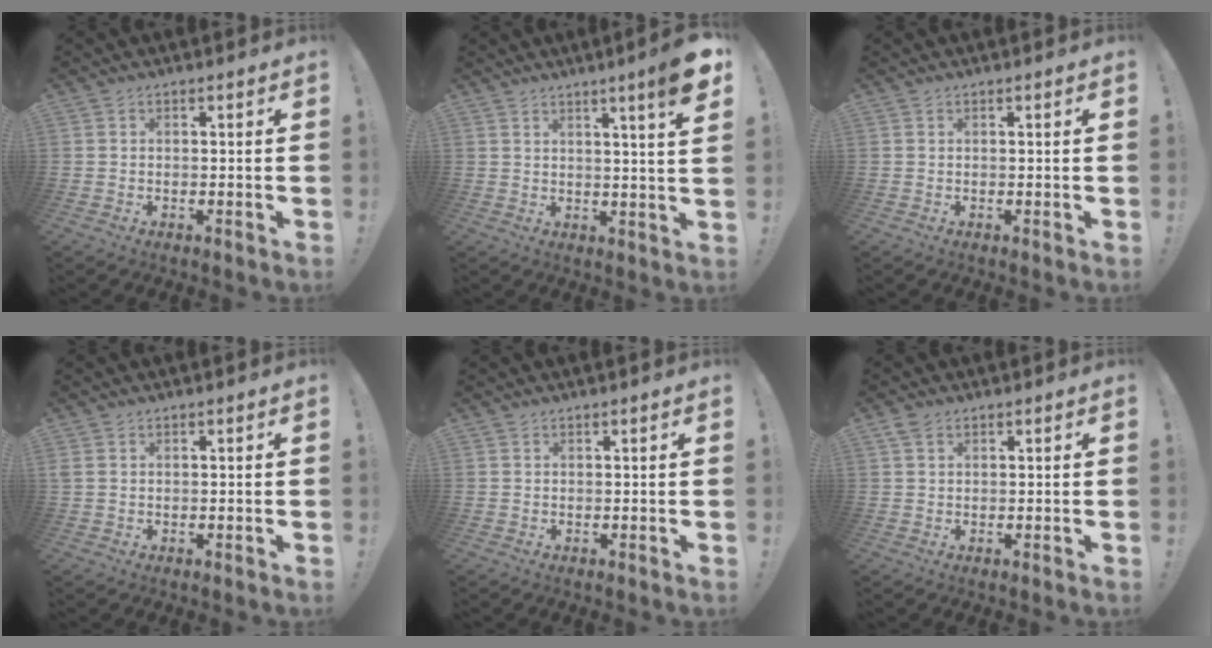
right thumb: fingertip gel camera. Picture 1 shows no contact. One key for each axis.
{"total": 8.2, "fx": 4.2, "fy": -0.6, "fz": 7.1, "tx": -0.094, "ty": -0.029, "tz": 0.060}
{"total": 0.6, "fx": 0.0, "fy": -0.2, "fz": 0.5, "tx": -0.008, "ty": -0.001, "tz": -0.001}
{"total": 1.0, "fx": 0.4, "fy": 0.6, "fz": 0.7, "tx": -0.022, "ty": 0.005, "tz": 0.009}
{"total": 0.6, "fx": 0.4, "fy": -0.3, "fz": 0.3, "tx": 0.000, "ty": -0.002, "tz": 0.006}
{"total": 2.4, "fx": 1.3, "fy": 1.5, "fz": 1.4, "tx": -0.020, "ty": 0.001, "tz": 0.023}